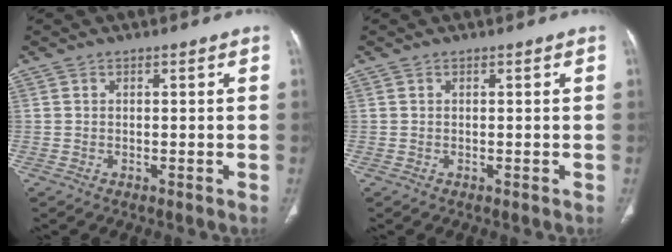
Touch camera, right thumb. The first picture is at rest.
{"total": 0.0}